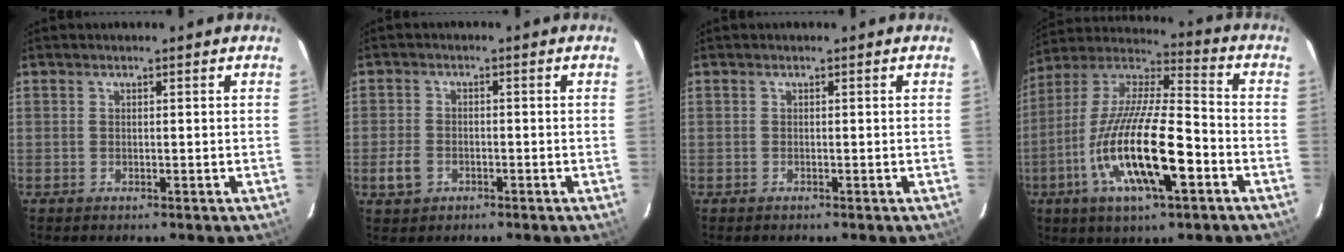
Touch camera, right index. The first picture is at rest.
{"total": 4.5, "force": [-2.0, 3.4, 2.1], "torque": [-0.056, 0.004, -0.034]}
{"total": 0.0}
{"total": 20.8, "force": [-7.6, 5.4, 18.6], "torque": [-0.358, -0.027, -0.145]}